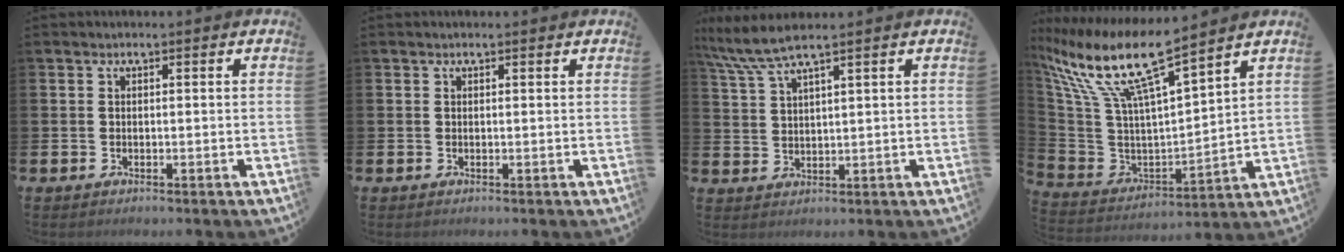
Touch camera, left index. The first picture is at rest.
{"total": 0.0}
{"total": 6.1, "force": [5.1, 0.4, 3.5], "torque": [-0.083, -0.012, 0.091]}
{"total": 12.5, "force": [10.0, 1.8, 7.2], "torque": [-0.183, -0.067, 0.170]}